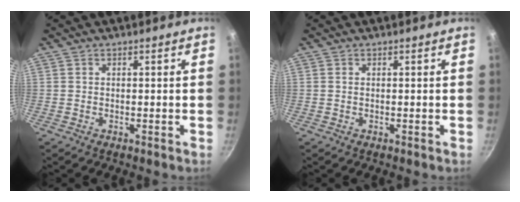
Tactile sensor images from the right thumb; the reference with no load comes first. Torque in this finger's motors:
{"motor_torque": [-0.35, 0.15, -0.16, 0.35, 0.01]}